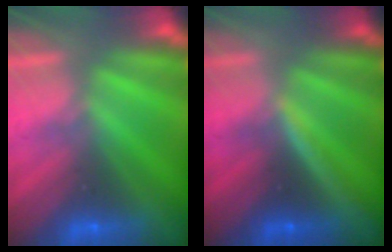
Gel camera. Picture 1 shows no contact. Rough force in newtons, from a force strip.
{"total": 3.4}